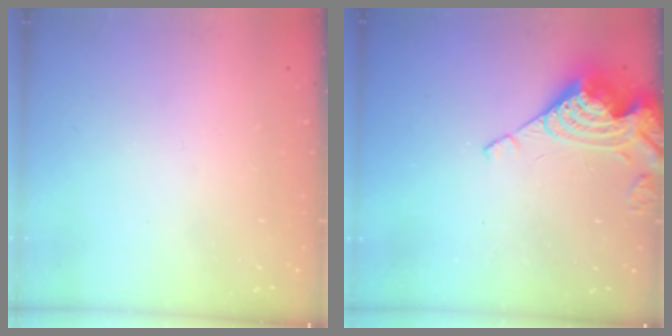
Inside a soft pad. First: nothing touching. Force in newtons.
{"total": 10.4, "press": 10.3, "slide": 1.2}